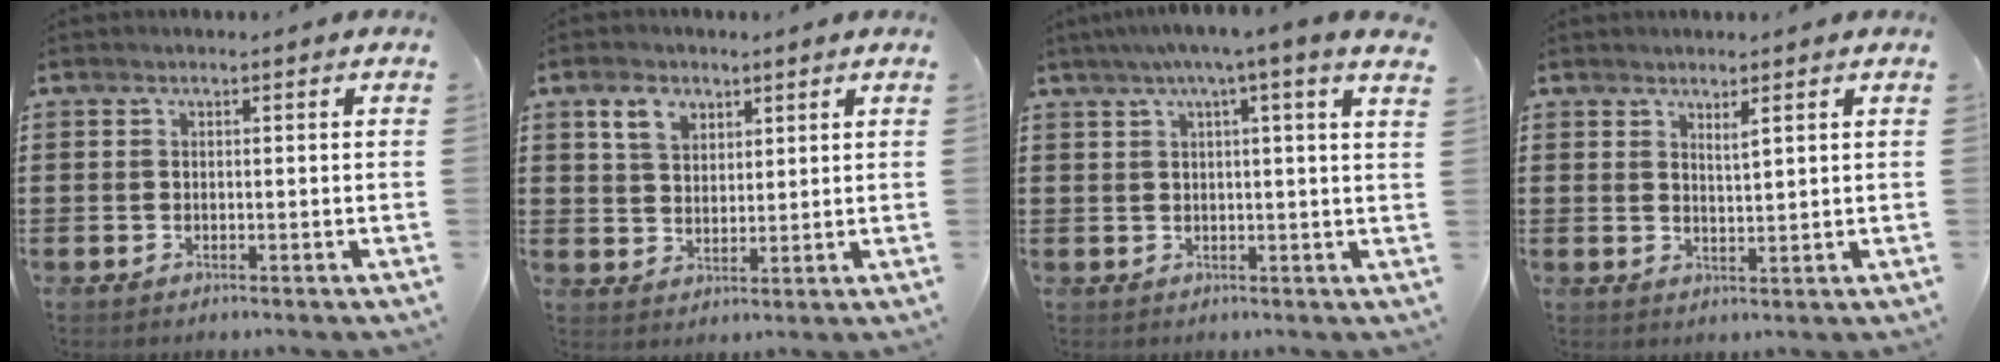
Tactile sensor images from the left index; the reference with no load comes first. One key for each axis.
{"total": 4.3, "fx": 2.5, "fy": 2.7, "fz": 2.2, "tx": -0.045, "ty": 0.008, "tz": 0.043}
{"total": 3.7, "fx": 2.2, "fy": -0.3, "fz": 3.0, "tx": -0.063, "ty": 0.000, "tz": 0.035}
{"total": 1.9, "fx": 1.6, "fy": 0.1, "fz": 1.1, "tx": -0.023, "ty": 0.002, "tz": 0.028}